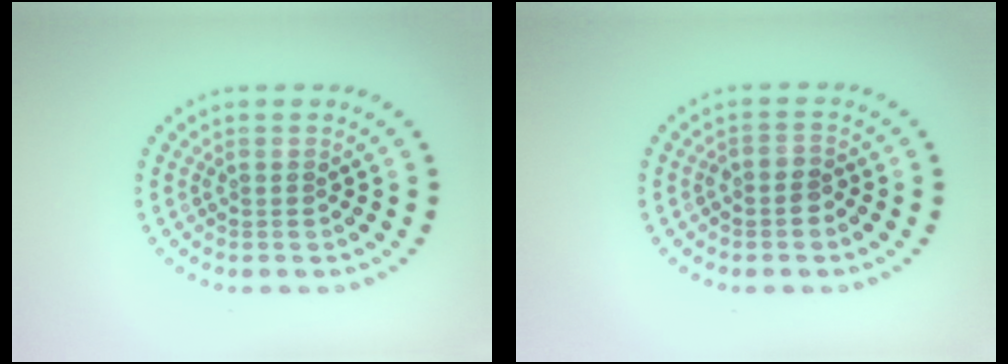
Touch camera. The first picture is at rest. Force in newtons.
{"total": 1.1, "press": 0.9, "slide": 0.7}